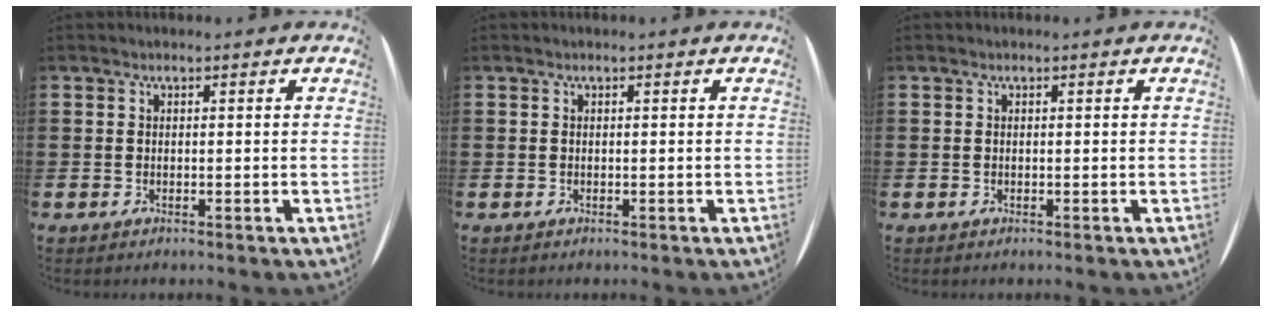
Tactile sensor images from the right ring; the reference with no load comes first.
{"total": 0.0}
{"total": 0.0}